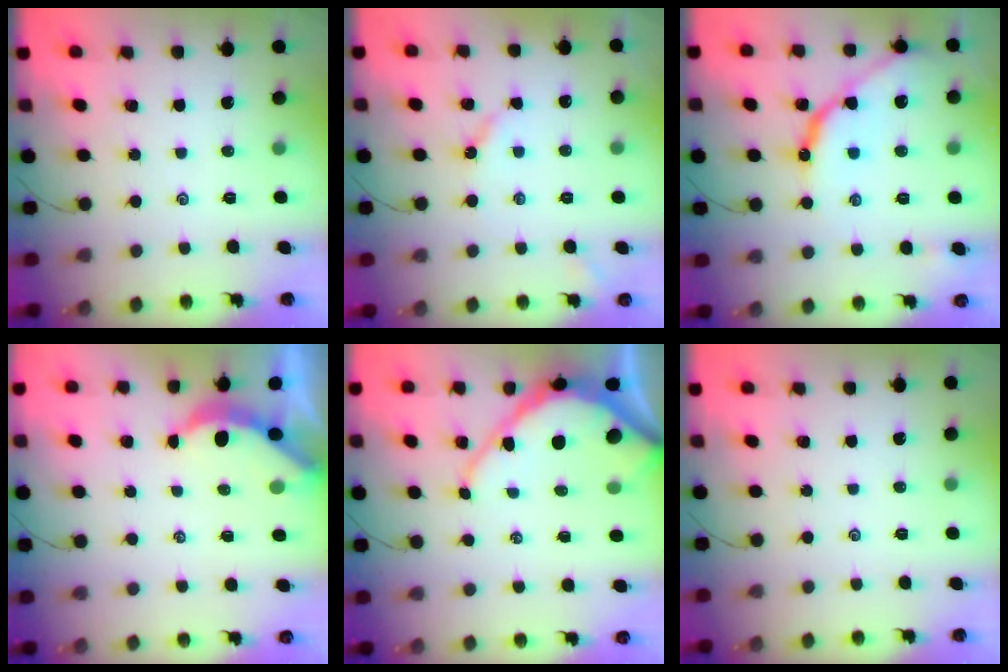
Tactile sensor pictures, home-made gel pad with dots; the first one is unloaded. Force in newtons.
{"total": 4.1, "press": 4.0, "slide": 0.6}
{"total": 10.7, "press": 10.7, "slide": 0.9}
{"total": 3.9, "press": 3.9, "slide": 0.5}
{"total": 10.7, "press": 10.6, "slide": 1.0}
{"total": 0.0}